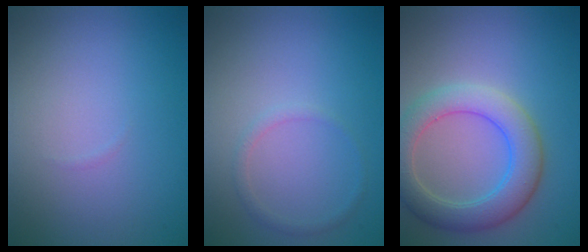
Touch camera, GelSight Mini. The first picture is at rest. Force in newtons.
{"total": 1.0, "press": 1.0, "slide": 0.0}
{"total": 5.3, "press": 5.3, "slide": 0.4}